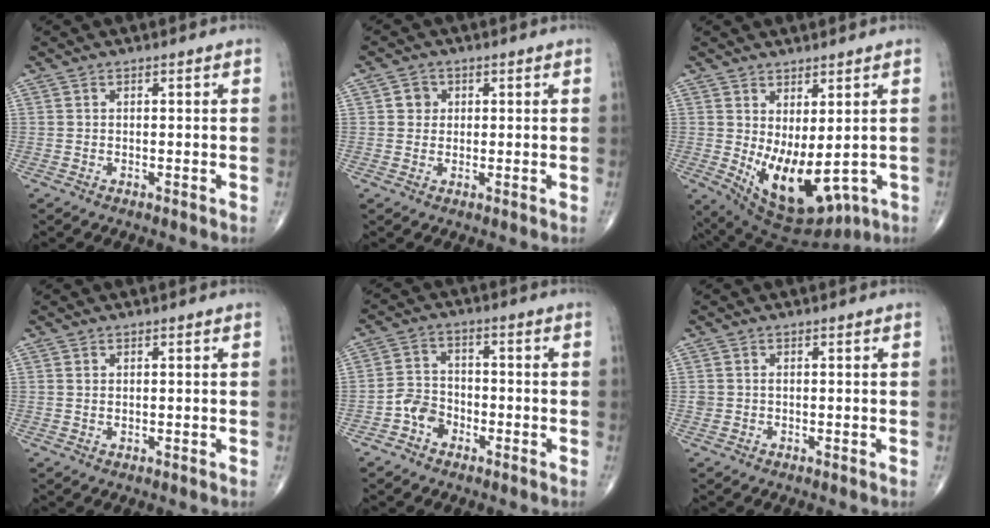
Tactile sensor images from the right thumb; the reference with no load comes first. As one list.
[{"total": 2.7, "force": [0.6, 2.5, 0.8], "torque": [0.003, 0.002, 0.004]}, {"total": 12.9, "force": [-0.9, 6.2, 11.3], "torque": [-0.176, -0.018, 0.016]}, {"total": 0.8, "force": [0.3, 0.4, 0.5], "torque": [-0.009, -0.002, 0.006]}, {"total": 5.2, "force": [-2.6, 4.0, 2.0], "torque": [-0.017, 0.024, -0.056]}, {"total": 0.8, "force": [0.0, 0.7, 0.5], "torque": [-0.007, 0.000, 0.000]}]